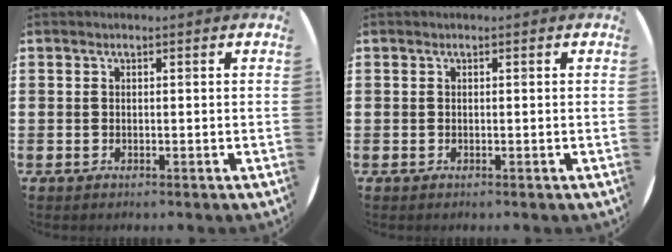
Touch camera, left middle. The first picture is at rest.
{"total": 0.0}